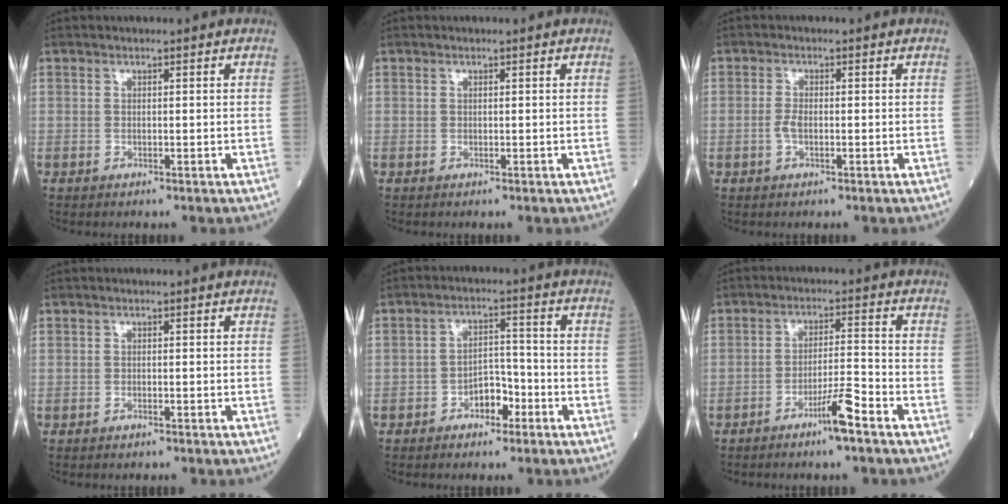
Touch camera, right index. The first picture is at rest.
{"total": 0.0}
{"total": 1.8, "force": [-0.5, 0.6, 1.6], "torque": [-0.036, 0.002, -0.010]}
{"total": 0.5, "force": [-0.5, 0.1, 0.2], "torque": [-0.008, -0.001, -0.009]}
{"total": 4.5, "force": [-2.6, 2.4, 2.8], "torque": [-0.042, 0.015, -0.046]}
{"total": 5.7, "force": [-3.8, -0.3, 4.2], "torque": [-0.072, -0.003, -0.072]}